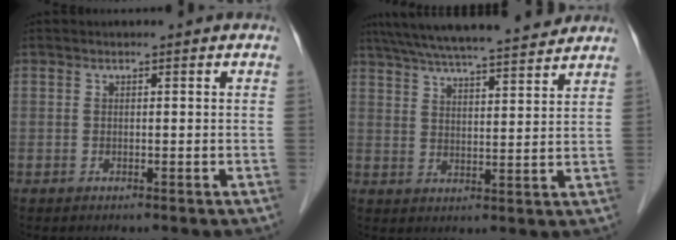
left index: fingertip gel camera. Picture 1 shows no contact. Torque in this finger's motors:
{"motor_torque": [1.00, -1.14, 0.71, 0.16]}